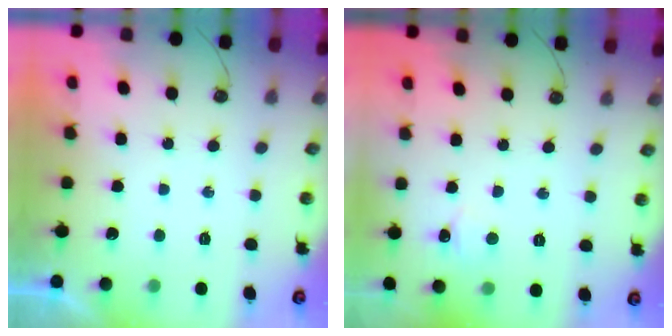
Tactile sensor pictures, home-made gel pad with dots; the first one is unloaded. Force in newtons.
{"total": 2.8, "press": 2.8, "slide": 0.3}